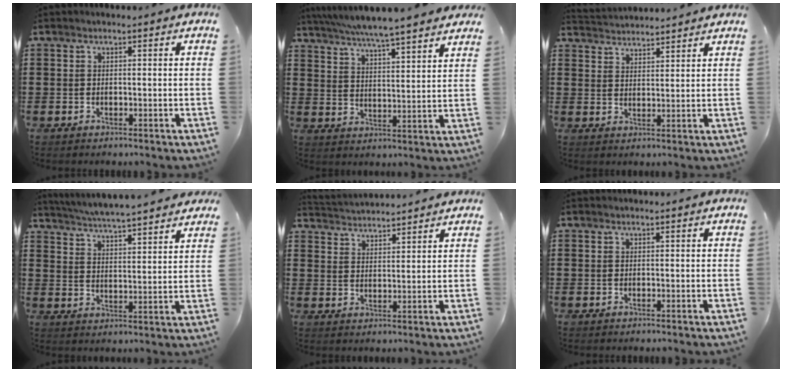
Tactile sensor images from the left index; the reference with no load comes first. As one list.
[{"total": 5.6, "force": [5.2, -0.8, 1.8], "torque": [-0.058, -0.033, 0.089]}, {"total": 2.9, "force": [2.8, 0.0, -0.5], "torque": [-0.001, -0.011, 0.052]}, {"total": 4.8, "force": [4.6, -0.4, 1.1], "torque": [-0.043, -0.028, 0.079]}, {"total": 2.9, "force": [2.9, -0.2, -0.5], "torque": [-0.002, -0.014, 0.051]}, {"total": 0.0}]